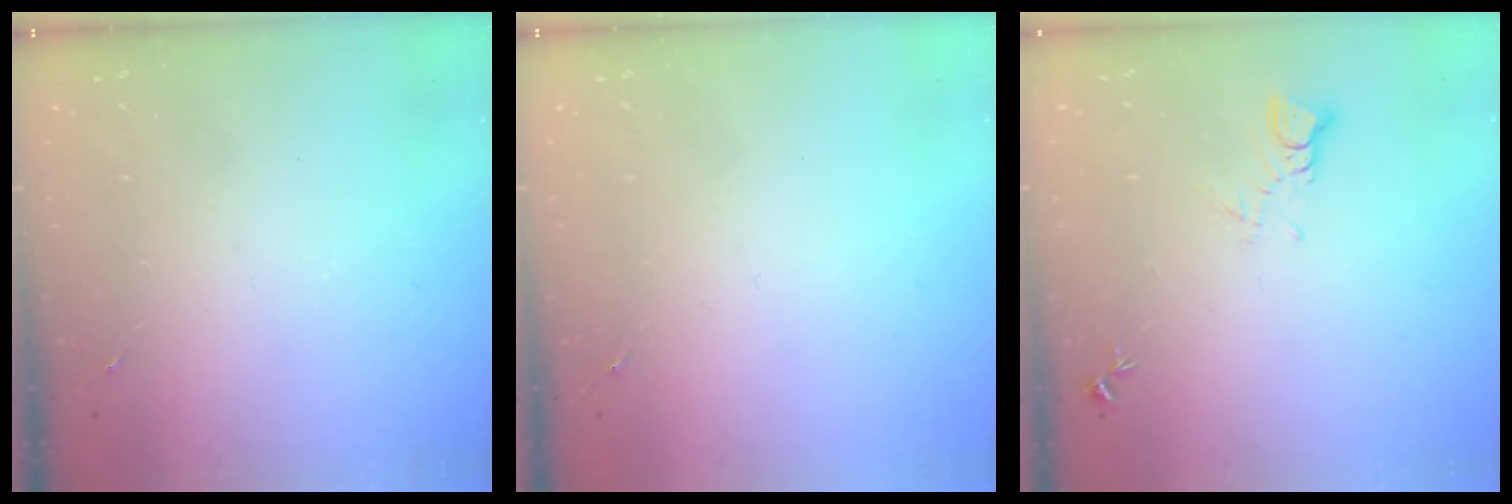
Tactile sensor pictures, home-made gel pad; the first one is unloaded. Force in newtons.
{"total": 0.0}
{"total": 3.5, "press": 3.4, "slide": 0.3}